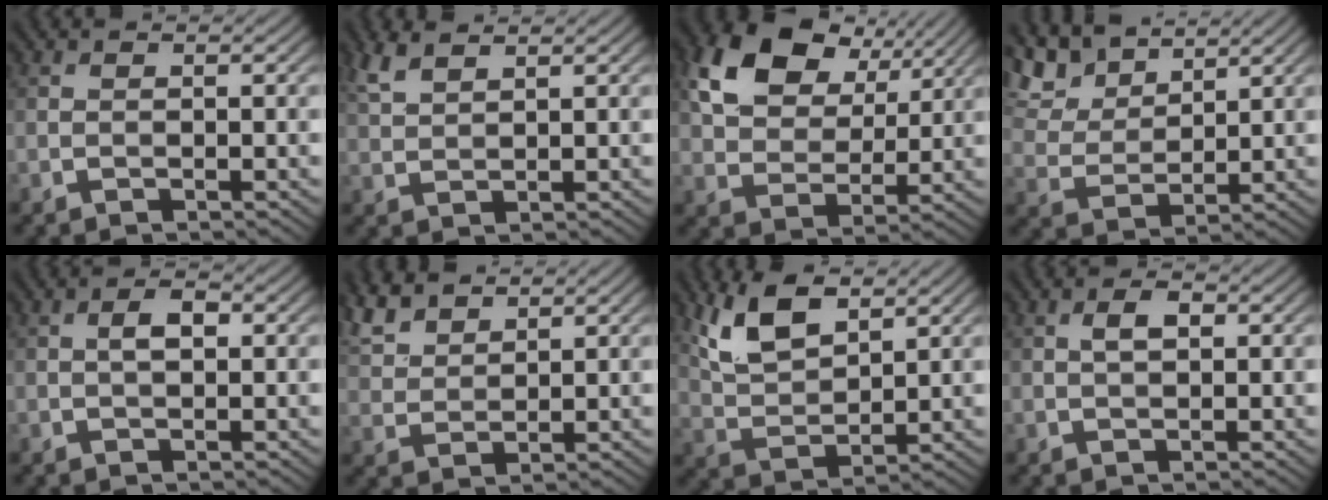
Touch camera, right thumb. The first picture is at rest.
{"total": 3.4, "force": [2.6, 1.0, 1.9], "torque": [-0.053, 0.006, 0.060]}
{"total": 12.5, "force": [6.1, 8.1, 7.3], "torque": [-0.156, 0.013, 0.108]}
{"total": 9.3, "force": [6.7, 4.1, 4.9], "torque": [-0.142, 0.011, 0.127]}
{"total": 2.3, "force": [0.3, 1.1, 2.0], "torque": [-0.034, 0.006, 0.002]}
{"total": 6.2, "force": [4.9, 2.4, 2.9], "torque": [-0.080, 0.014, 0.106]}
{"total": 7.9, "force": [4.8, 3.5, 5.3], "torque": [-0.122, 0.001, 0.100]}
{"total": 2.2, "force": [0.6, 1.1, 1.8], "torque": [-0.034, 0.004, 0.008]}